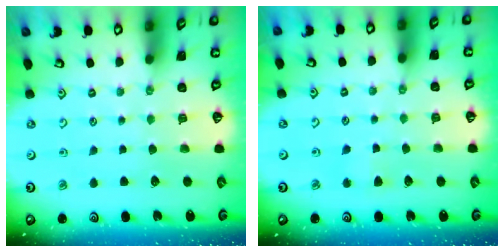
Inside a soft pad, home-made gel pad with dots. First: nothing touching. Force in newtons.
{"total": 3.2, "press": 3.2, "slide": 0.6}